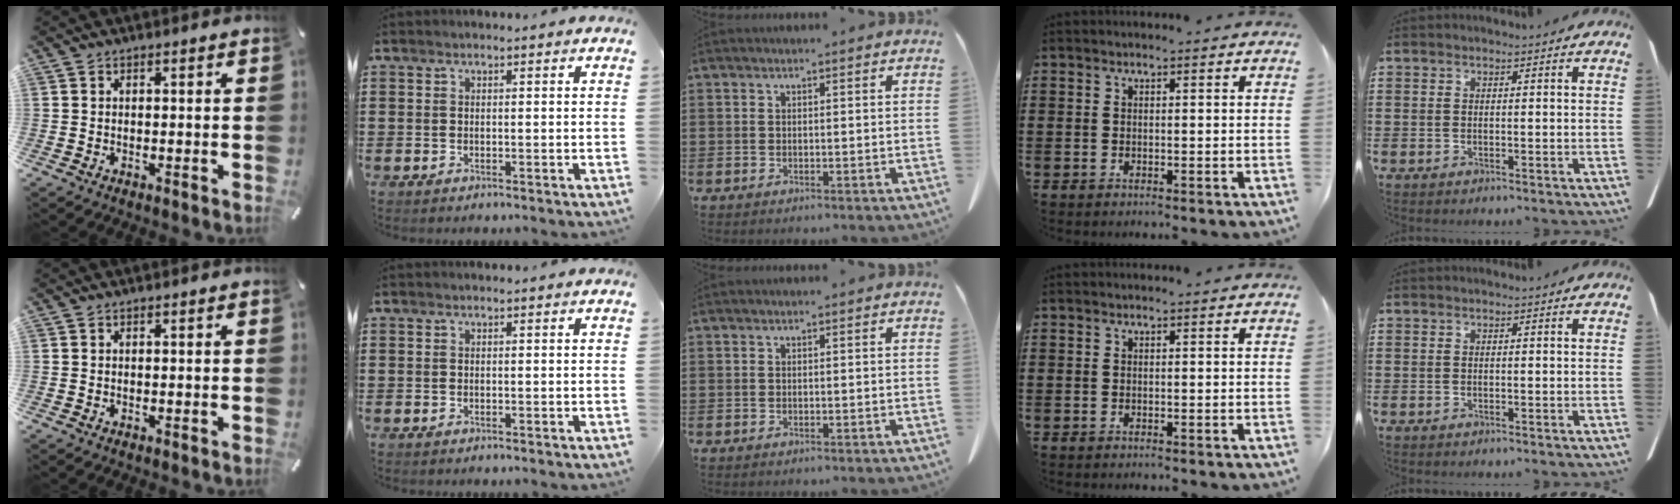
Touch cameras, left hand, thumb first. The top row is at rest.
{}